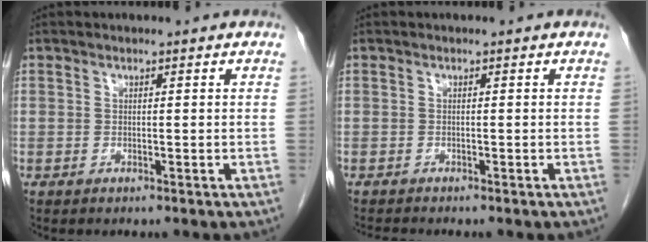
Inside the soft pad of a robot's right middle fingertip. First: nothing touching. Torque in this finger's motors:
{"motor_torque": [0.03, -0.01, 0.00, 0.01]}